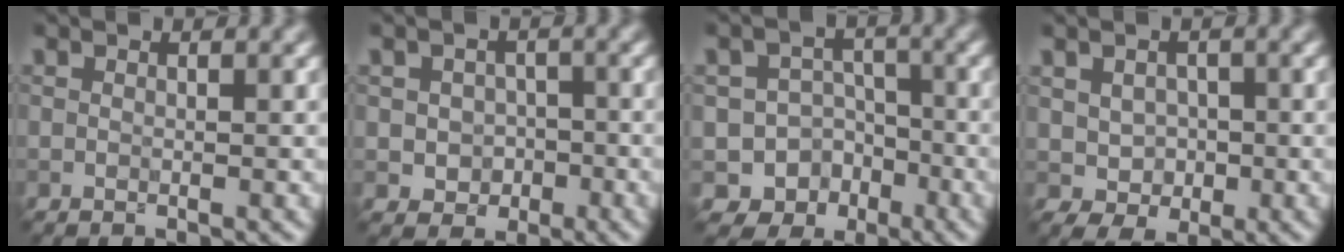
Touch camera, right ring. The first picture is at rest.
{"total": 2.8, "force": [-0.4, 2.6, 0.9], "torque": [0.005, 0.000, -0.017]}
{"total": 7.5, "force": [-4.0, 6.3, 0.9], "torque": [0.011, -0.010, -0.077]}
{"total": 2.7, "force": [0.0, 2.2, 1.6], "torque": [-0.029, -0.003, 0.001]}